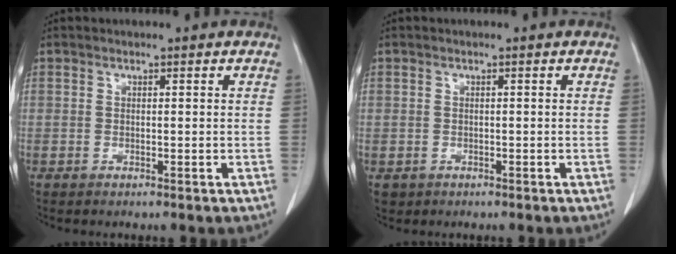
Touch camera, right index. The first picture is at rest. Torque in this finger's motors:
{"motor_torque": [-0.44, 0.13, -1.05, -0.21]}